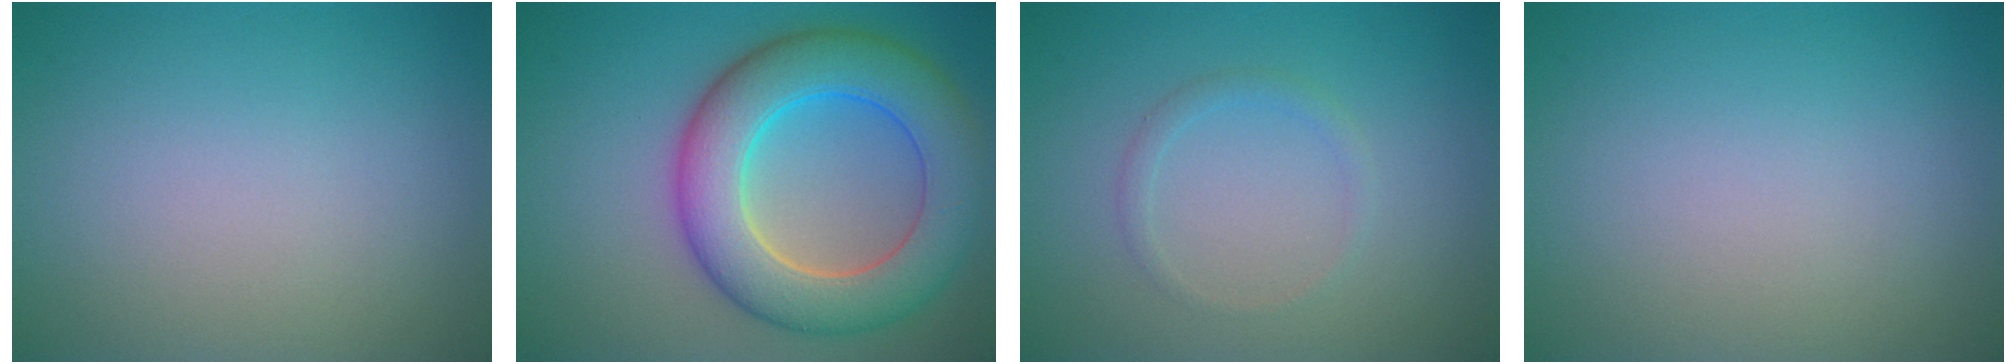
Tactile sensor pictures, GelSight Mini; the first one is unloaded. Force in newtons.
{"total": 9.3, "press": 9.3, "slide": 0.4}
{"total": 1.1, "press": 1.1, "slide": 0.1}
{"total": 0.0}